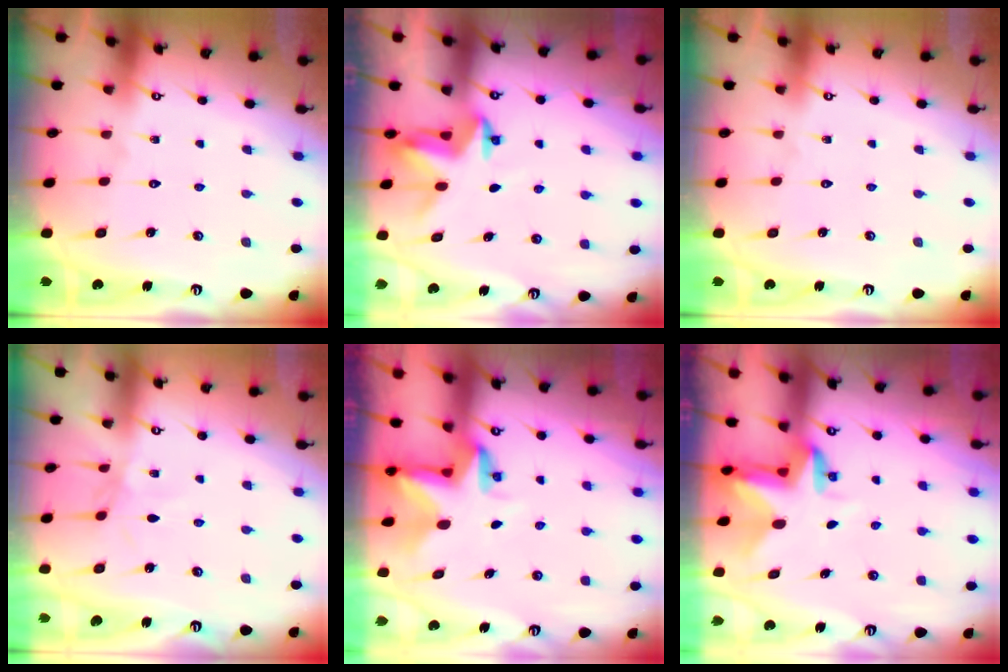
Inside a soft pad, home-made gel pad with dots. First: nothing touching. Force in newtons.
{"total": 3.3, "press": 3.3, "slide": 0.2}
{"total": 0.0}
{"total": 1.7, "press": 1.7, "slide": 0.5}
{"total": 3.2, "press": 3.2, "slide": 0.2}
{"total": 3.0, "press": 2.9, "slide": 0.5}